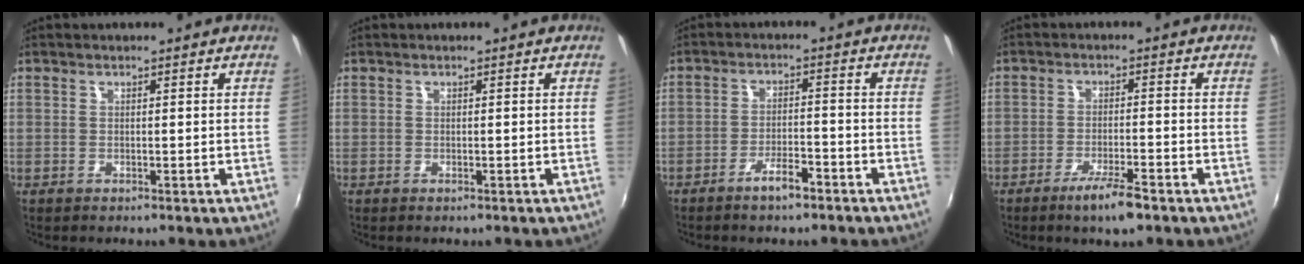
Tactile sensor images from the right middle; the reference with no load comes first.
{"total": 0.6, "force": [-0.5, 0.2, 0.4], "torque": [-0.005, 0.000, -0.006]}
{"total": 4.8, "force": [-3.7, 1.2, 2.9], "torque": [-0.066, 0.000, -0.059]}
{"total": 6.1, "force": [-4.1, 0.9, 4.3], "torque": [-0.094, -0.006, -0.070]}